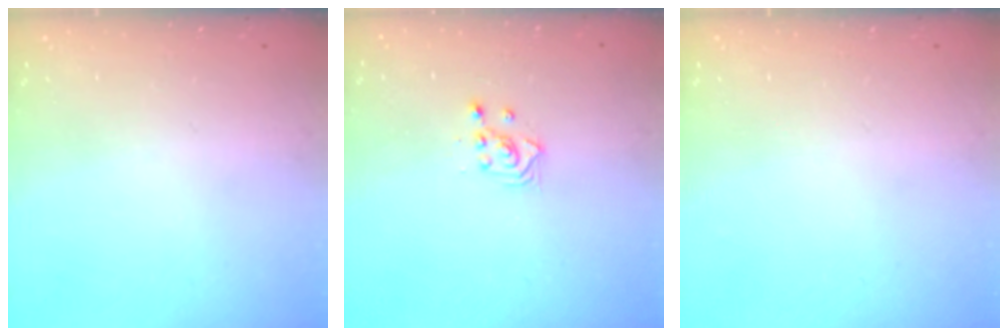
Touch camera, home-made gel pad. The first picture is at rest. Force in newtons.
{"total": 2.3, "press": 2.3, "slide": 0.3}
{"total": 0.0}